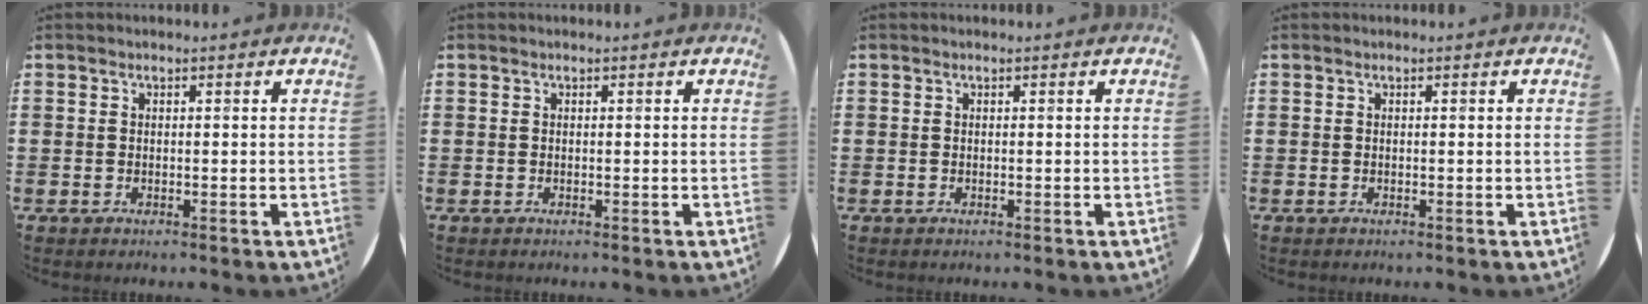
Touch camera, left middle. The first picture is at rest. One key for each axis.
{"total": 0.0}
{"total": 0.0}
{"total": 0.0}